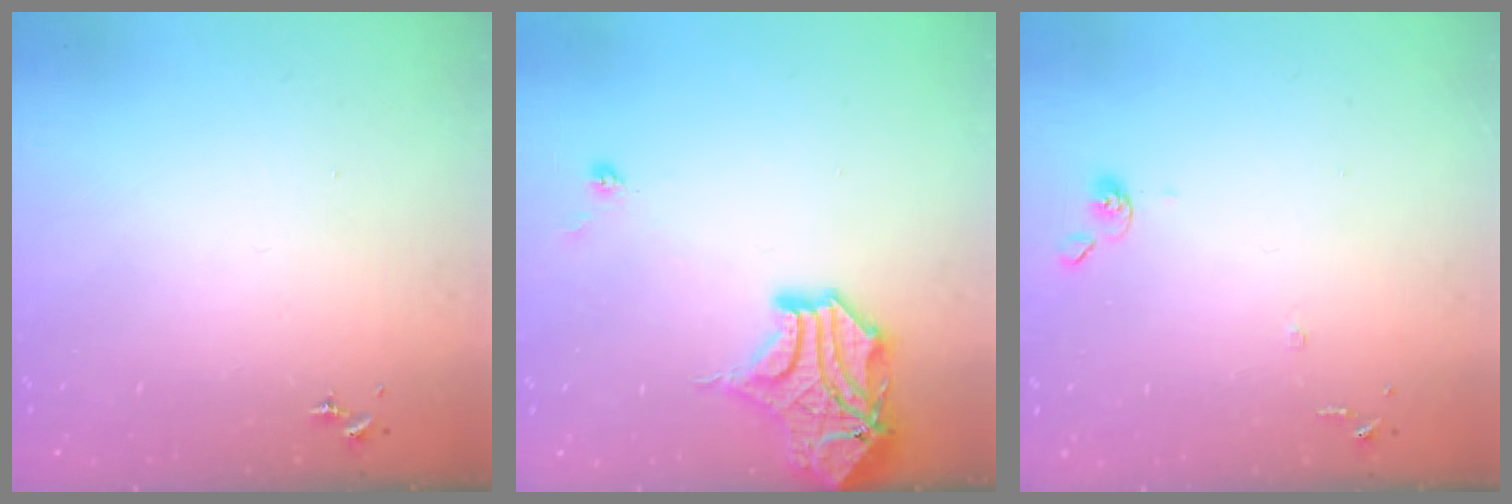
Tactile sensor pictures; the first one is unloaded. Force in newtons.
{"total": 15.2, "press": 15.1, "slide": 2.2}
{"total": 6.6, "press": 6.6, "slide": 0.6}